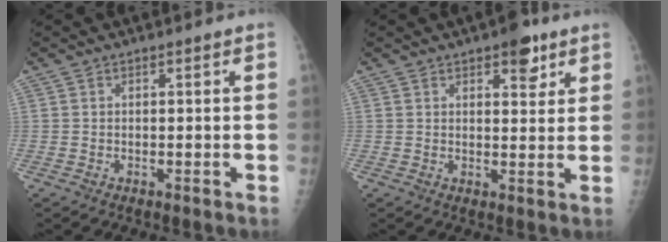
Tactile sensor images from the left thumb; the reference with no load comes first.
{"total": 5.7, "force": [3.4, 2.7, 3.7], "torque": [-0.026, -0.015, 0.040]}